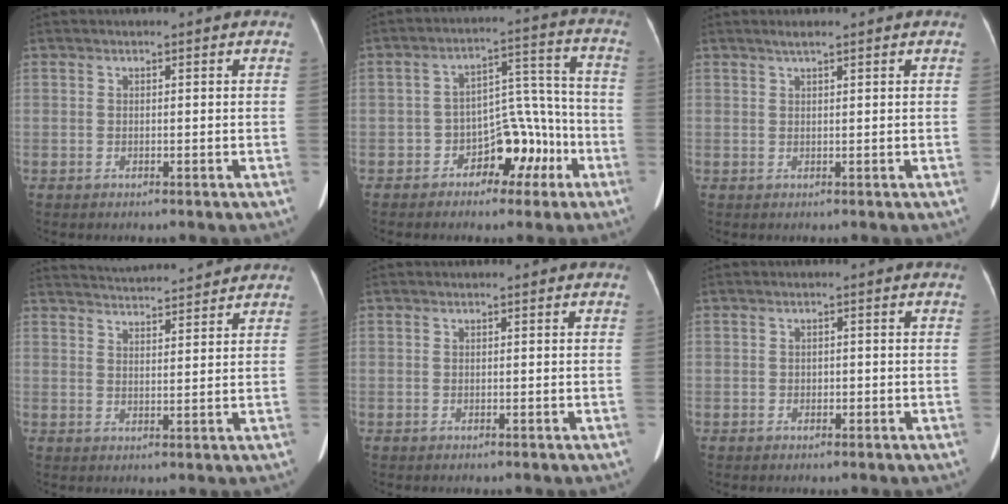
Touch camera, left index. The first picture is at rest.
{"total": 8.7, "force": [-4.5, 5.1, 5.5], "torque": [-0.086, 0.042, -0.062]}
{"total": 1.2, "force": [0.9, 0.0, 0.8], "torque": [-0.017, 0.005, 0.019]}
{"total": 11.2, "force": [10.7, 0.8, 3.1], "torque": [-0.056, 0.023, 0.153]}
{"total": 0.0}
{"total": 1.1, "force": [-0.4, 0.8, 0.6], "torque": [-0.008, 0.003, -0.005]}